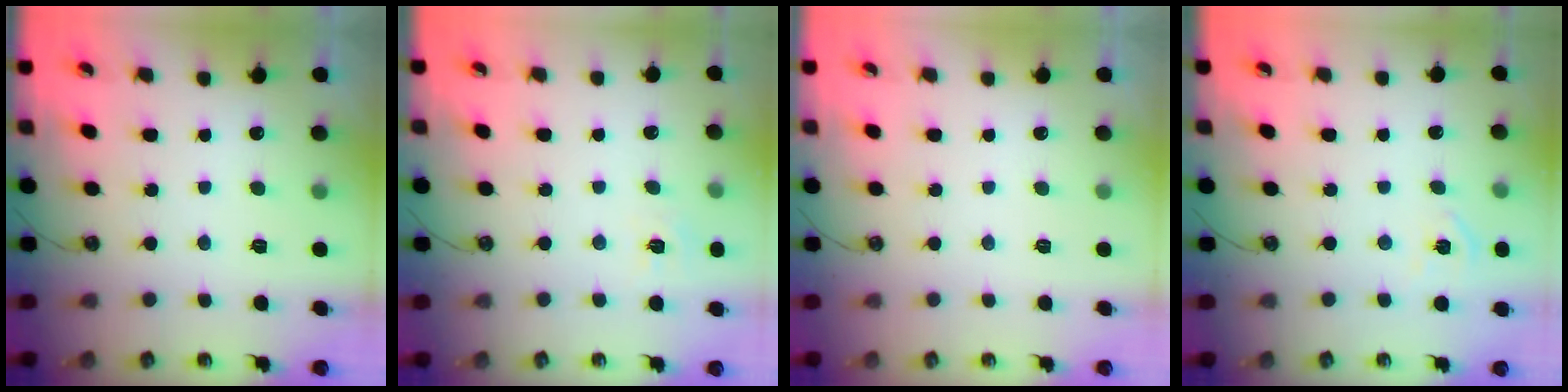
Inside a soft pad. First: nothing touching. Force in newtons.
{"total": 4.6, "press": 4.5, "slide": 0.6}
{"total": 0.0}
{"total": 4.7, "press": 4.7, "slide": 0.6}